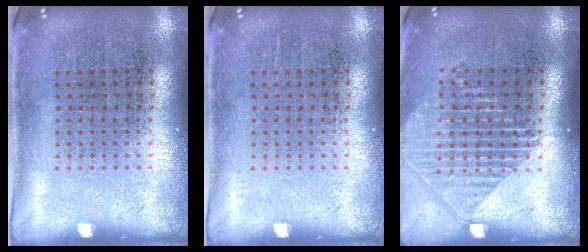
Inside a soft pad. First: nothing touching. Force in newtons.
{"total": 0.0}
{"total": 1.5, "press": 1.4, "slide": 0.6}